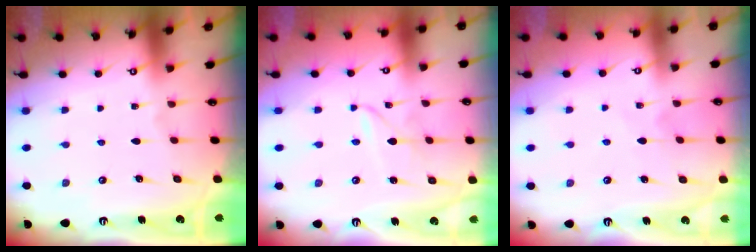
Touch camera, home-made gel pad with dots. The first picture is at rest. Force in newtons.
{"total": 1.9, "press": 1.8, "slide": 0.3}
{"total": 3.7, "press": 3.7, "slide": 0.5}